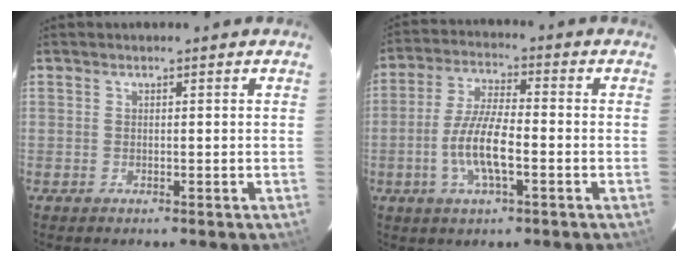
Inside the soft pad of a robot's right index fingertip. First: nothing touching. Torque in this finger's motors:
{"motor_torque": [1.63, -0.46, 0.82, 0.20]}